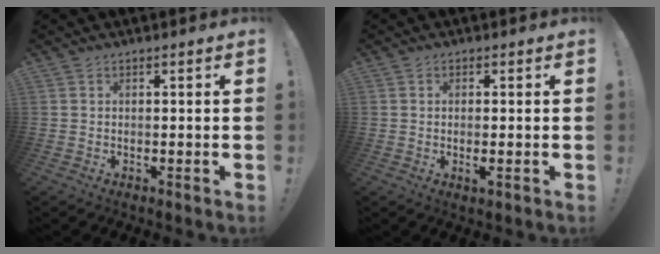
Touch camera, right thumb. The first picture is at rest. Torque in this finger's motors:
{"motor_torque": [-0.05, -0.49, 0.01, 0.33, -0.08]}